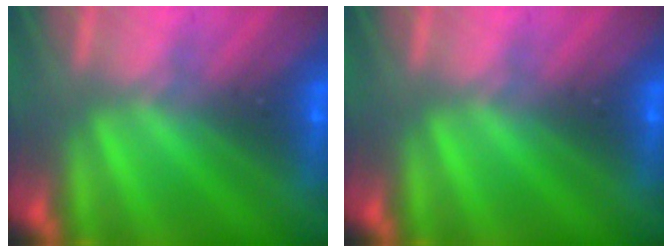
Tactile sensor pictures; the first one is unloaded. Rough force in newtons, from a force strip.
{"total": 0.0}